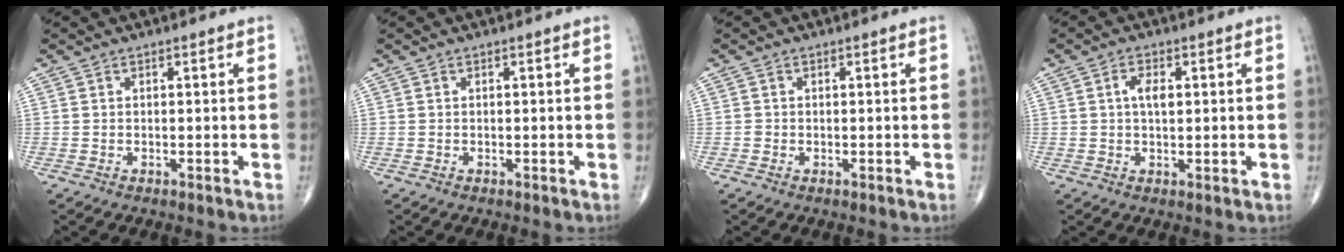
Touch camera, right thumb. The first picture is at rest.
{"total": 0.0}
{"total": 0.6, "force": [-0.2, 0.5, 0.1], "torque": [-0.003, 0.002, -0.004]}
{"total": 3.8, "force": [0.8, 1.9, 3.2], "torque": [-0.057, -0.004, 0.011]}